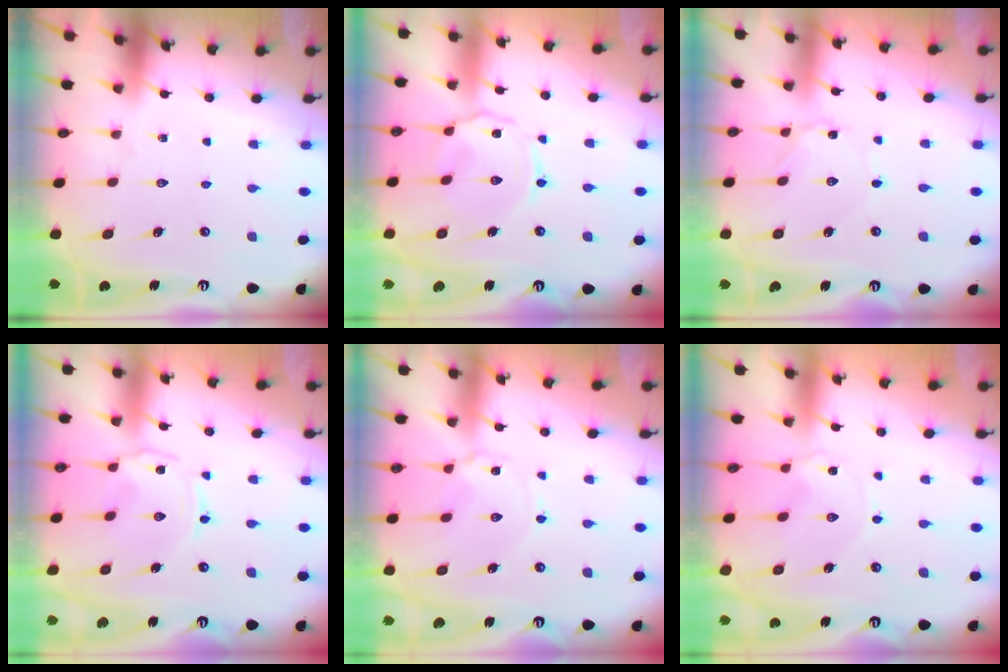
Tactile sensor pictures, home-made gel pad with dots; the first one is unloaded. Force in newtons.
{"total": 2.8, "press": 2.8, "slide": 0.6}
{"total": 1.1, "press": 1.1, "slide": 0.1}
{"total": 1.1, "press": 1.0, "slide": 0.4}
{"total": 3.0, "press": 2.9, "slide": 0.5}
{"total": 0.7, "press": 0.6, "slide": 0.3}